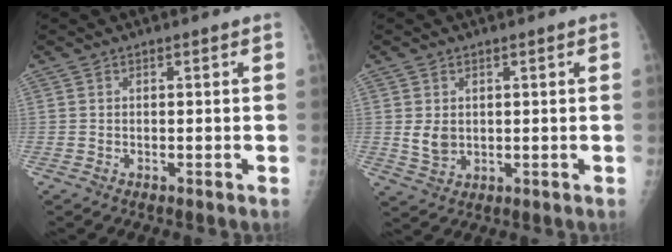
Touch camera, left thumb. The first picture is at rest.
{"total": 3.7, "force": [0.6, 2.9, 2.3], "torque": [-0.033, -0.010, 0.021]}